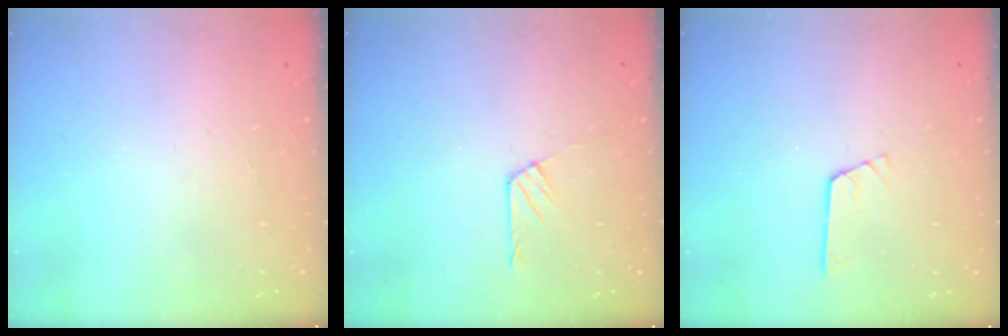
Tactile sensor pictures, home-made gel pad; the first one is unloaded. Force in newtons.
{"total": 5.5, "press": 5.5, "slide": 1.0}
{"total": 3.1, "press": 3.1, "slide": 0.3}